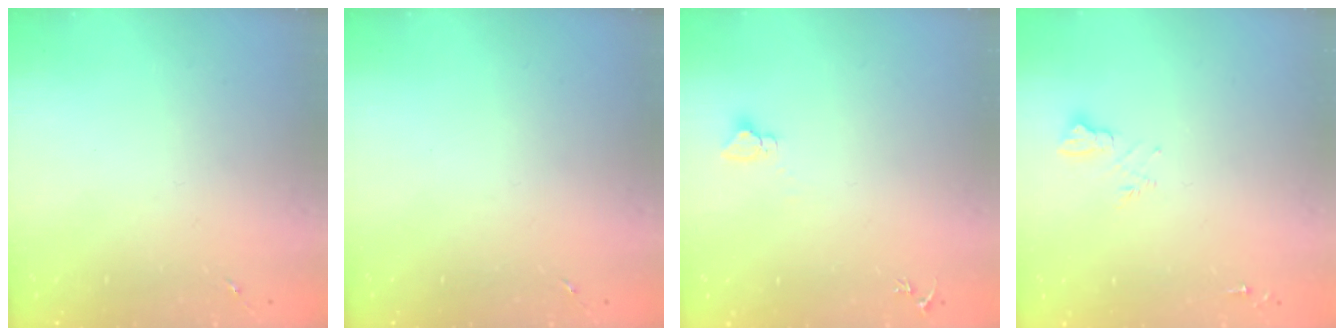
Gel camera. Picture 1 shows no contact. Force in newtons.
{"total": 0.0}
{"total": 2.8, "press": 2.8, "slide": 0.2}
{"total": 7.1, "press": 7.1, "slide": 0.8}